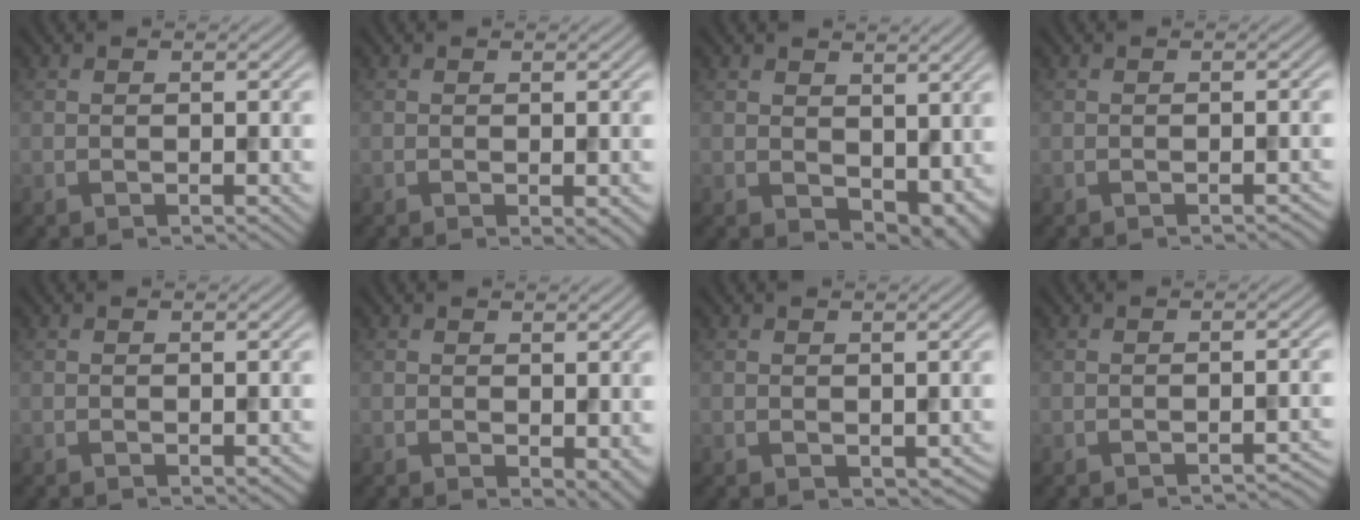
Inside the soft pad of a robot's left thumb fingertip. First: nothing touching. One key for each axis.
{"total": 1.2, "fx": -0.2, "fy": 0.2, "fz": 1.2, "tx": -0.018, "ty": -0.008, "tz": -0.005}
{"total": 5.5, "fx": 1.4, "fy": 3.7, "fz": 3.8, "tx": -0.070, "ty": -0.020, "tz": 0.034}
{"total": 0.8, "fx": -0.6, "fy": 0.2, "fz": 0.5, "tx": -0.004, "ty": 0.000, "tz": -0.010}
{"total": 0.7, "fx": -0.2, "fy": 0.3, "fz": 0.6, "tx": -0.007, "ty": -0.005, "tz": 0.000}
{"total": 2.9, "fx": -0.3, "fy": 1.7, "fz": 2.3, "tx": -0.033, "ty": -0.010, "tz": -0.001}
{"total": 1.3, "fx": 0.3, "fy": 0.9, "fz": 0.8, "tx": -0.017, "ty": -0.008, "tz": 0.011}
{"total": 1.4, "fx": -1.1, "fy": 0.3, "fz": 0.8, "tx": -0.004, "ty": 0.002, "tz": -0.015}